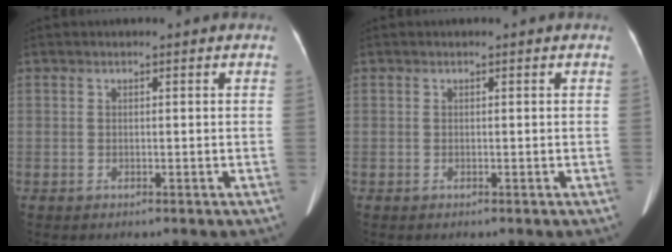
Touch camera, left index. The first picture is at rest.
{"total": 0.0}